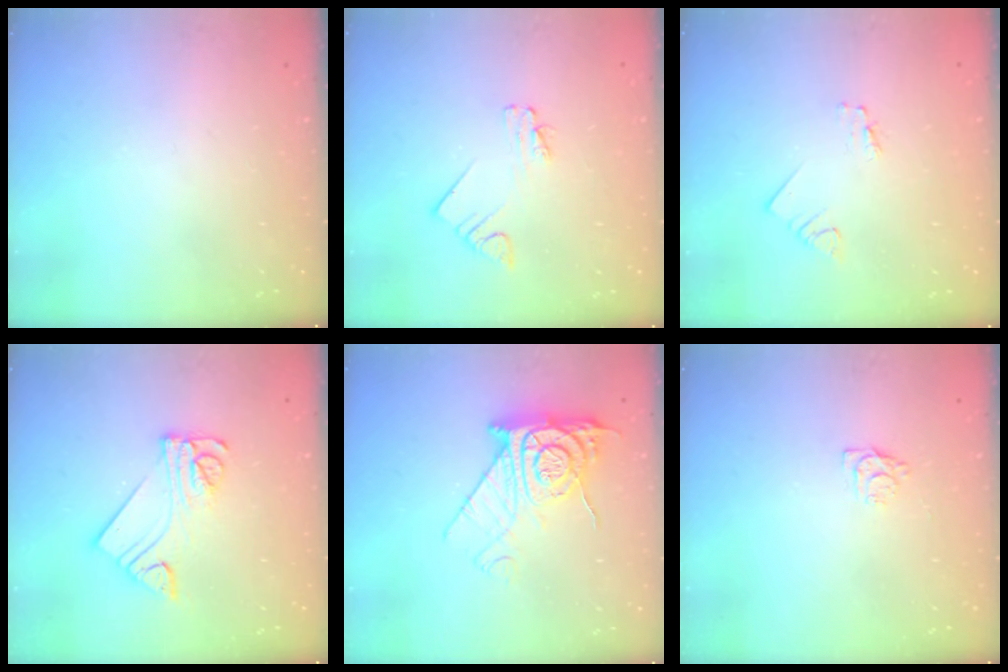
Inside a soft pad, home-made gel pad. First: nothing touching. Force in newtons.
{"total": 1.9, "press": 1.9, "slide": 0.1}
{"total": 1.2, "press": 1.2, "slide": 0.1}
{"total": 11.1, "press": 11.1, "slide": 1.1}
{"total": 12.3, "press": 12.3, "slide": 1.2}
{"total": 4.7, "press": 4.6, "slide": 0.7}